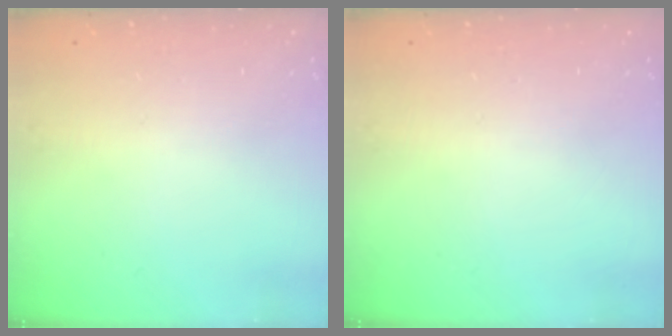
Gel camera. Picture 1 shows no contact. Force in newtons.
{"total": 0.0}